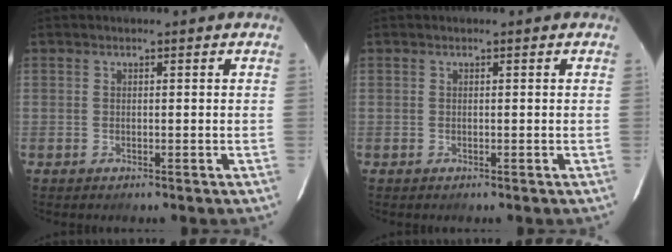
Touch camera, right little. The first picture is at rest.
{"total": 0.0}